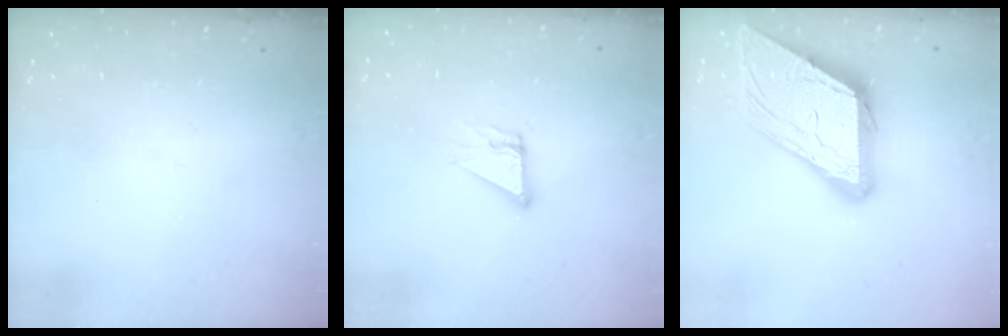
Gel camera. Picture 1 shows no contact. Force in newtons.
{"total": 5.5, "press": 5.5, "slide": 0.3}
{"total": 16.3, "press": 16.2, "slide": 1.9}